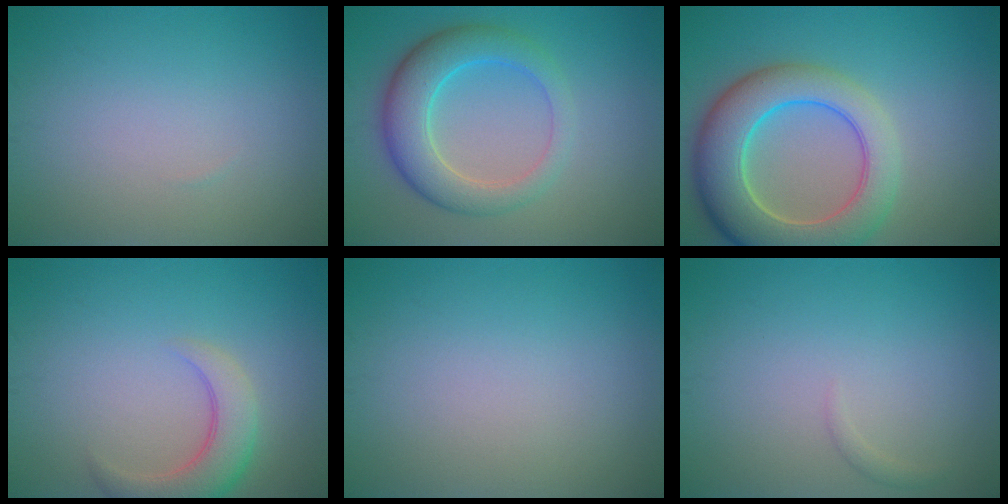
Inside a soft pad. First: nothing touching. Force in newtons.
{"total": 5.8, "press": 5.8, "slide": 0.1}
{"total": 9.1, "press": 9.1, "slide": 0.8}
{"total": 4.3, "press": 4.3, "slide": 0.4}
{"total": 0.0}
{"total": 0.6, "press": 0.6, "slide": 0.1}